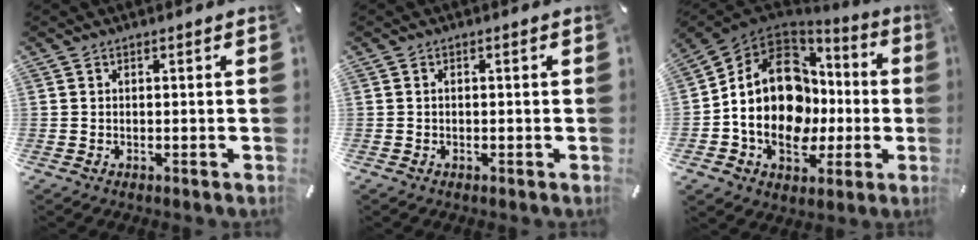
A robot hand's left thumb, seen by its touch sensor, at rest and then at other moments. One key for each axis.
{"total": 0.6, "fx": -0.2, "fy": 0.4, "fz": 0.4, "tx": -0.008, "ty": 0.002, "tz": -0.005}
{"total": 18.6, "fx": -1.0, "fy": 14.7, "fz": 11.2, "tx": -0.218, "ty": 0.008, "tz": -0.012}